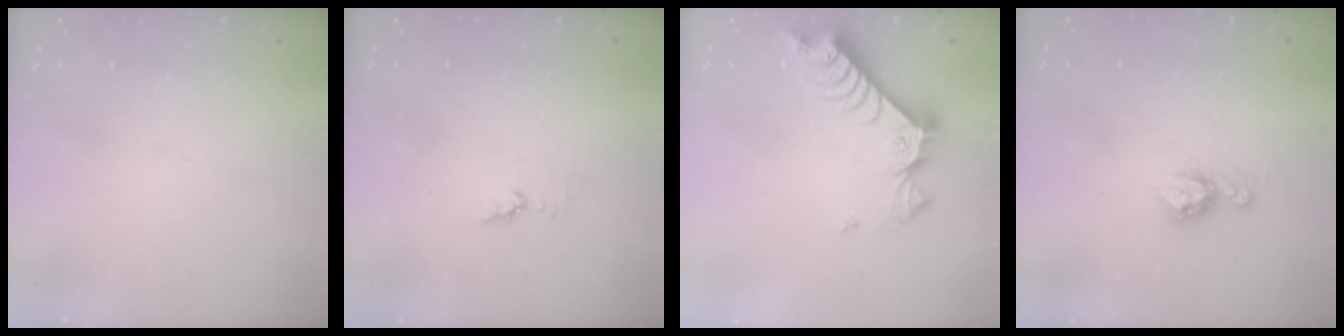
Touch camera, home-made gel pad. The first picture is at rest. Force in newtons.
{"total": 3.7, "press": 3.6, "slide": 0.4}
{"total": 8.4, "press": 8.4, "slide": 1.0}
{"total": 8.5, "press": 8.4, "slide": 0.8}